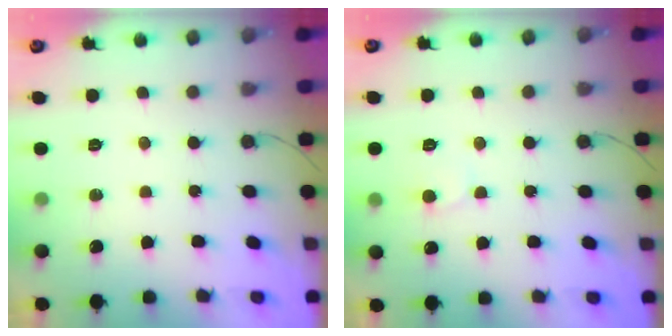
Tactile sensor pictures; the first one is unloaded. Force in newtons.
{"total": 6.0, "press": 6.0, "slide": 0.5}